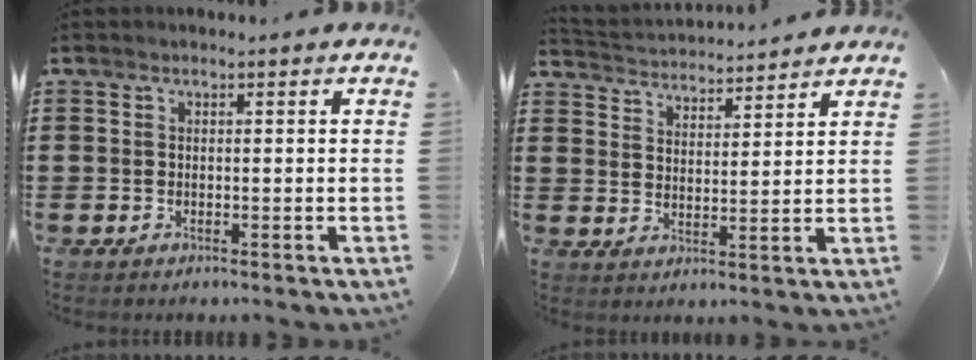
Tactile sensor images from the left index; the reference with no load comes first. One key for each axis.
{"total": 3.1, "fx": 3.1, "fy": -0.1, "fz": -0.4, "tx": -0.010, "ty": -0.023, "tz": 0.051}